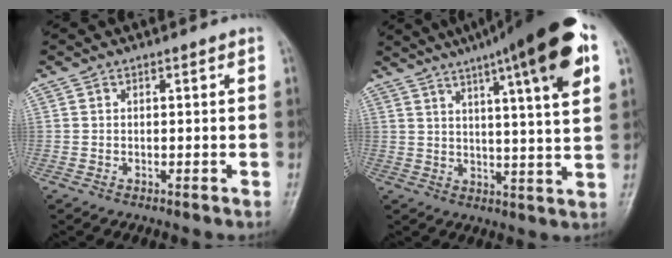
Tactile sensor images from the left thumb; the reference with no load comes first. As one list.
[{"total": 20.6, "force": [10.7, 2.8, 17.3], "torque": [-0.249, -0.010, 0.145]}]